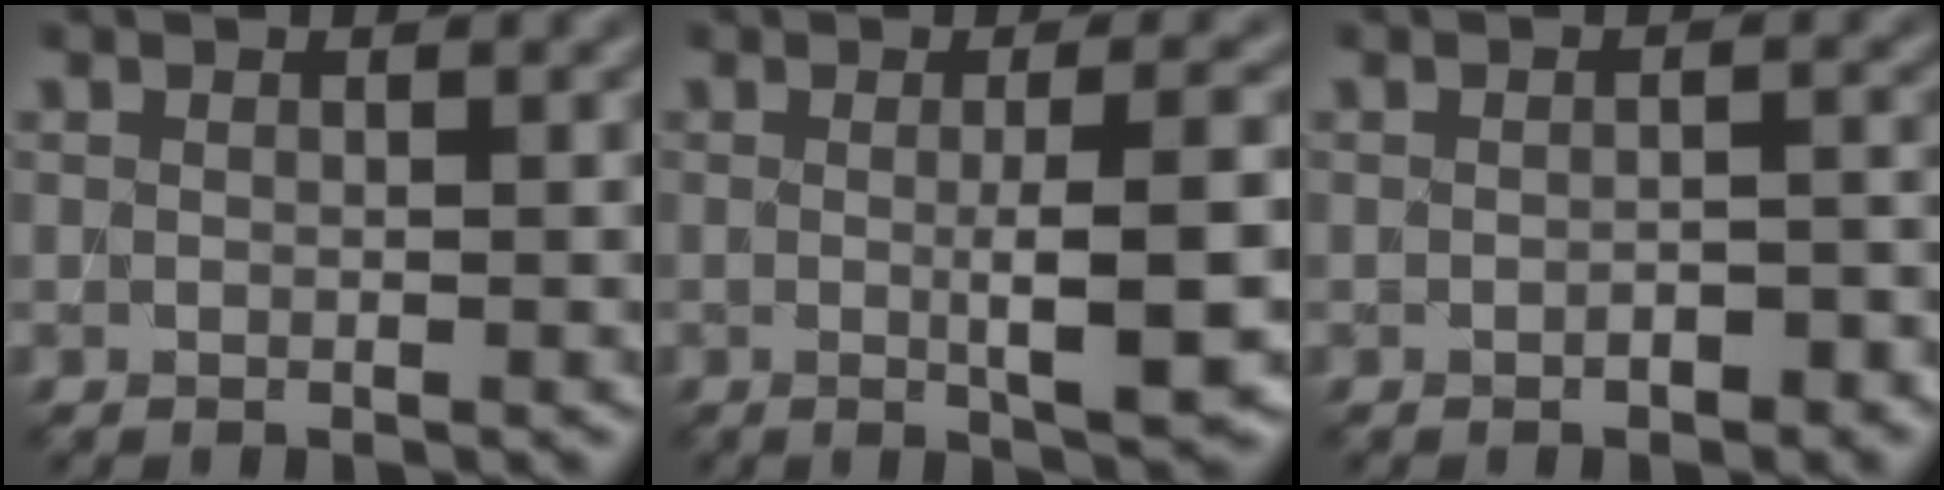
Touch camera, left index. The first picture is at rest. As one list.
[{"total": 5.5, "force": [-0.4, 1.0, 5.4], "torque": [-0.076, -0.001, -0.002]}, {"total": 2.0, "force": [-1.1, 0.7, 1.5], "torque": [-0.027, 0.001, -0.012]}]